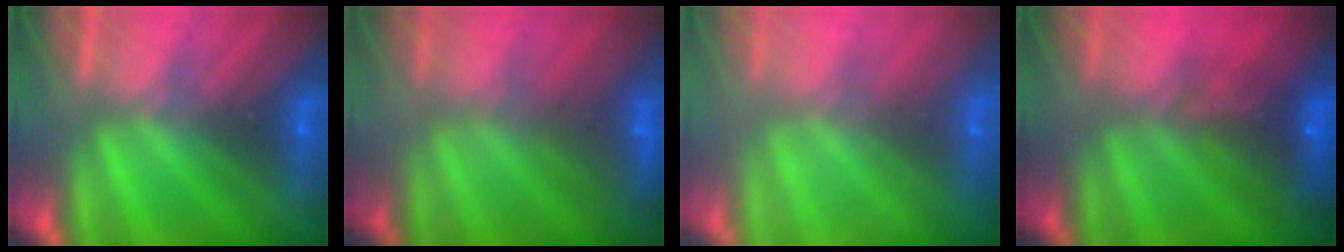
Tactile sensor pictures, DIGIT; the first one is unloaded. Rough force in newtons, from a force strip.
{"total": 2.9}
{"total": 7.2}
{"total": 7.4}